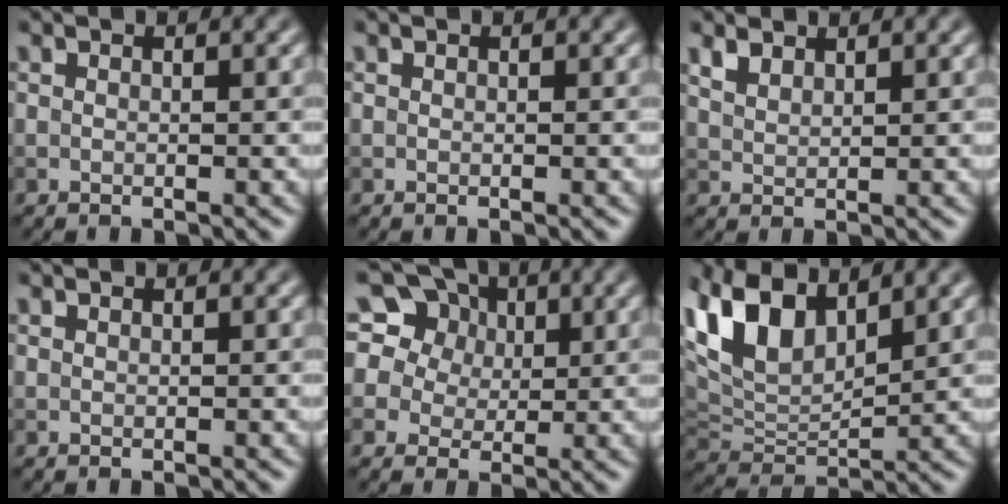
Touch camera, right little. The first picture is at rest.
{"total": 0.0}
{"total": 1.7, "force": [1.5, 0.6, 0.6], "torque": [-0.021, 0.004, 0.034]}
{"total": 0.0}
{"total": 12.1, "force": [6.9, 8.4, 5.4], "torque": [-0.126, 0.045, 0.095]}
{"total": 8.9, "force": [5.0, 4.2, 6.0], "torque": [-0.138, 0.015, 0.092]}